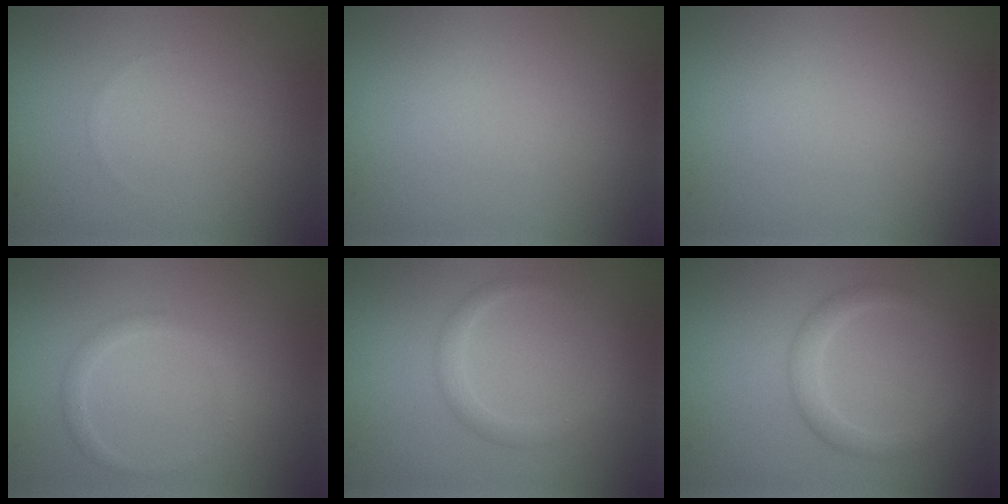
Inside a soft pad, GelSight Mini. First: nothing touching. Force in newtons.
{"total": 0.0}
{"total": 0.0}
{"total": 1.3, "press": 1.3, "slide": 0.1}
{"total": 1.5, "press": 1.5, "slide": 0.1}
{"total": 2.1, "press": 2.1, "slide": 0.0}